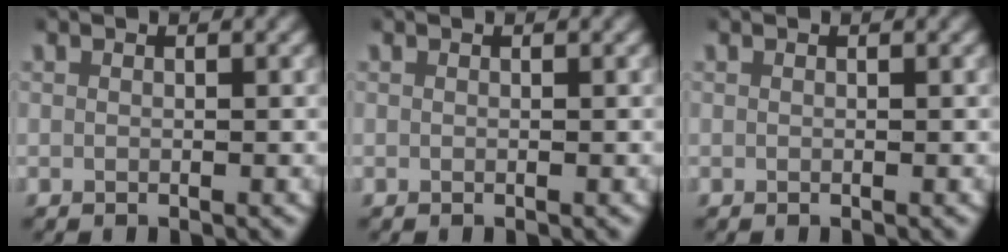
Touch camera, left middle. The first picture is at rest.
{"total": 0.0}
{"total": 0.0}